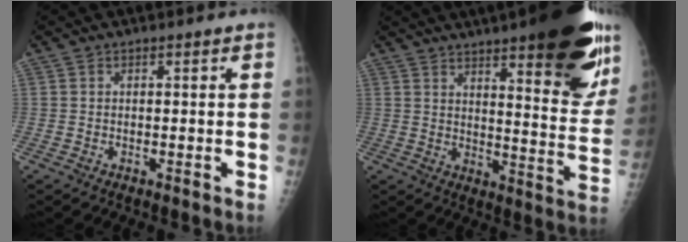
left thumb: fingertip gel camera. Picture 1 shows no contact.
{"total": 26.0, "force": [16.2, 6.2, 19.3], "torque": [-0.229, -0.063, 0.214]}